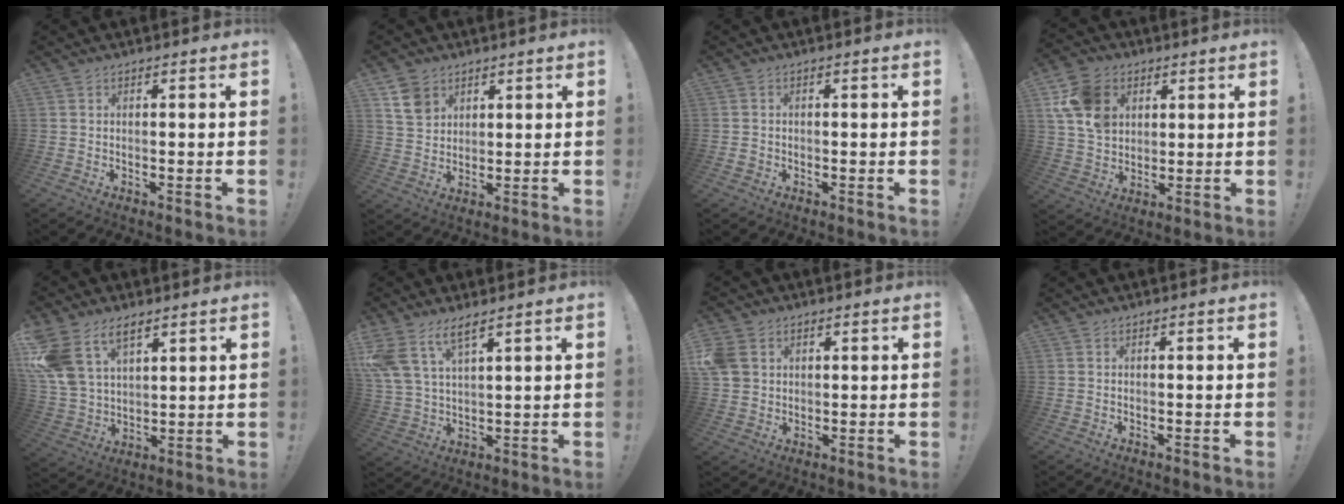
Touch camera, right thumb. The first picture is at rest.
{"total": 7.4, "force": [4.5, 5.4, 2.2], "torque": [-0.028, -0.020, 0.090]}
{"total": 1.3, "force": [-0.5, 1.1, 0.4], "torque": [-0.005, 0.002, -0.008]}
{"total": 14.5, "force": [5.5, 11.3, 7.2], "torque": [-0.130, -0.015, 0.112]}
{"total": 13.8, "force": [8.2, 8.7, 6.8], "torque": [-0.147, -0.044, 0.162]}
{"total": 8.9, "force": [6.3, 3.8, 5.0], "torque": [-0.113, -0.021, 0.124]}
{"total": 7.1, "force": [2.5, 5.9, 3.0], "torque": [-0.065, -0.001, 0.053]}
{"total": 0.0}